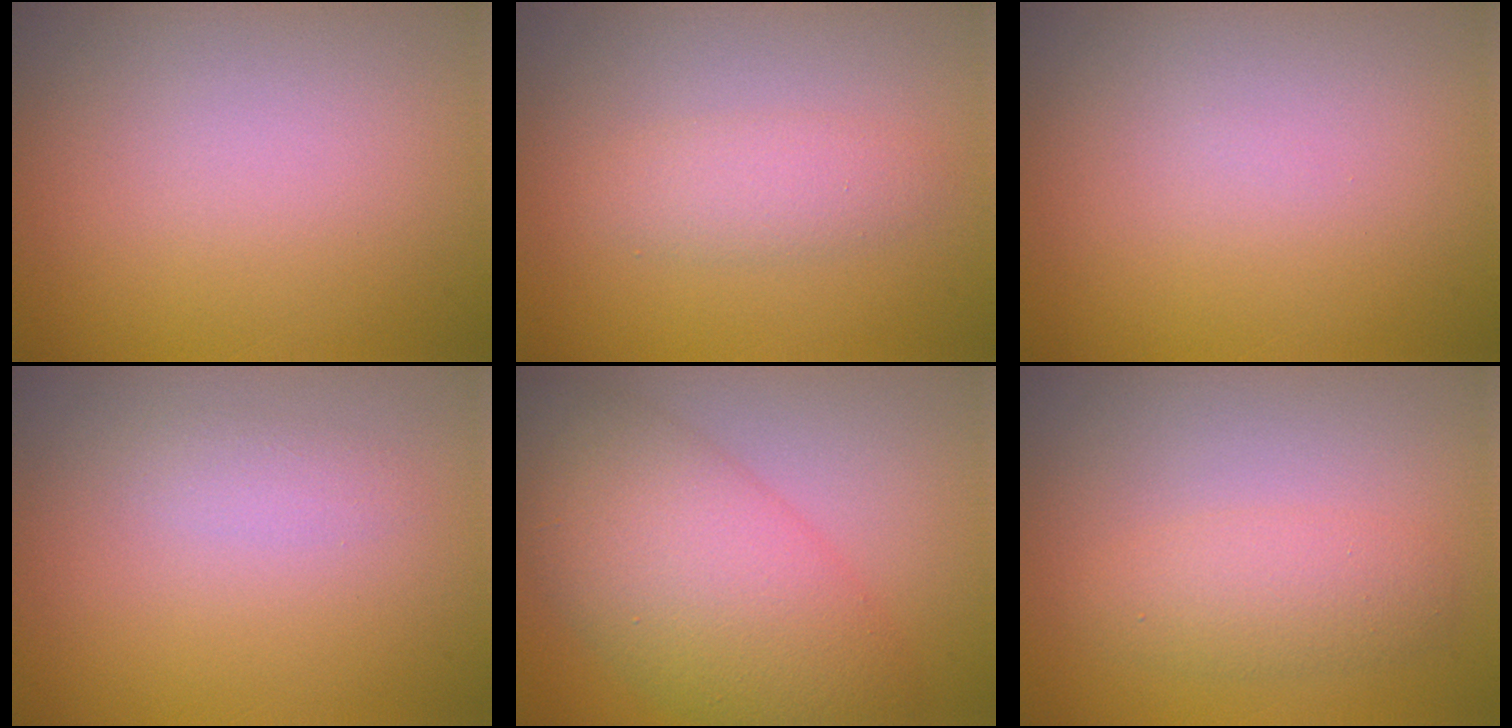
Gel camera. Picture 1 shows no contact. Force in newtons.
{"total": 1.9, "press": 1.9, "slide": 0.1}
{"total": 0.0}
{"total": 1.1, "press": 1.1, "slide": 0.1}
{"total": 8.8, "press": 8.8, "slide": 0.2}
{"total": 2.5, "press": 2.5, "slide": 0.2}